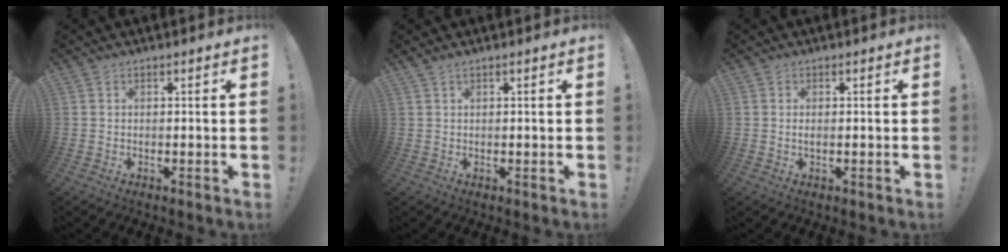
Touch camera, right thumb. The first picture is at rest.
{"total": 0.9, "force": [0.7, 0.0, 0.5], "torque": [-0.012, 0.000, 0.014]}
{"total": 1.1, "force": [0.1, 0.1, 1.0], "torque": [-0.013, -0.002, 0.000]}